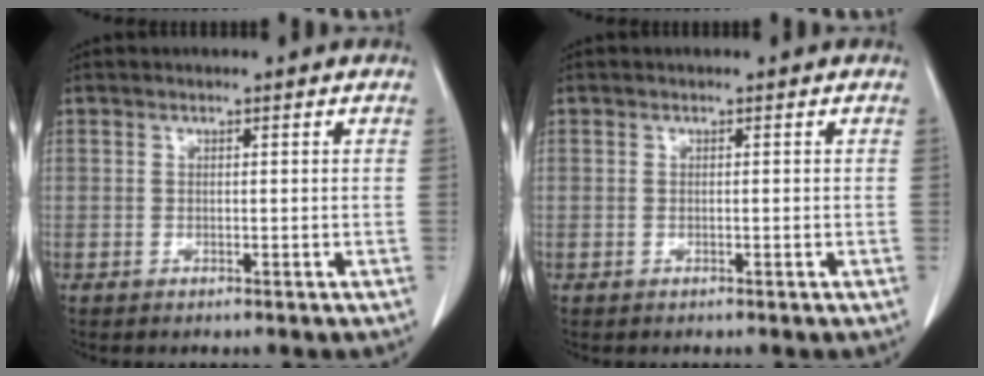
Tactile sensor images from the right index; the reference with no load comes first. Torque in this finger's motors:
{"motor_torque": [-0.07, 0.04, -0.02, -0.01]}